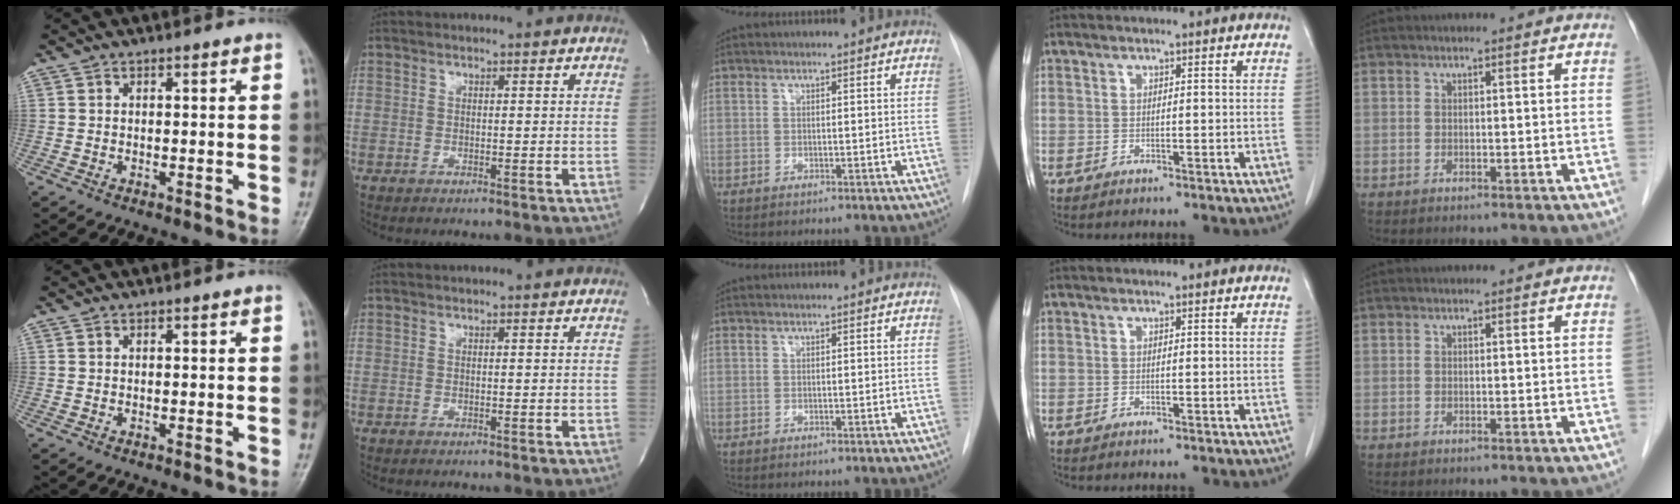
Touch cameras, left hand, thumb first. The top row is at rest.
{}